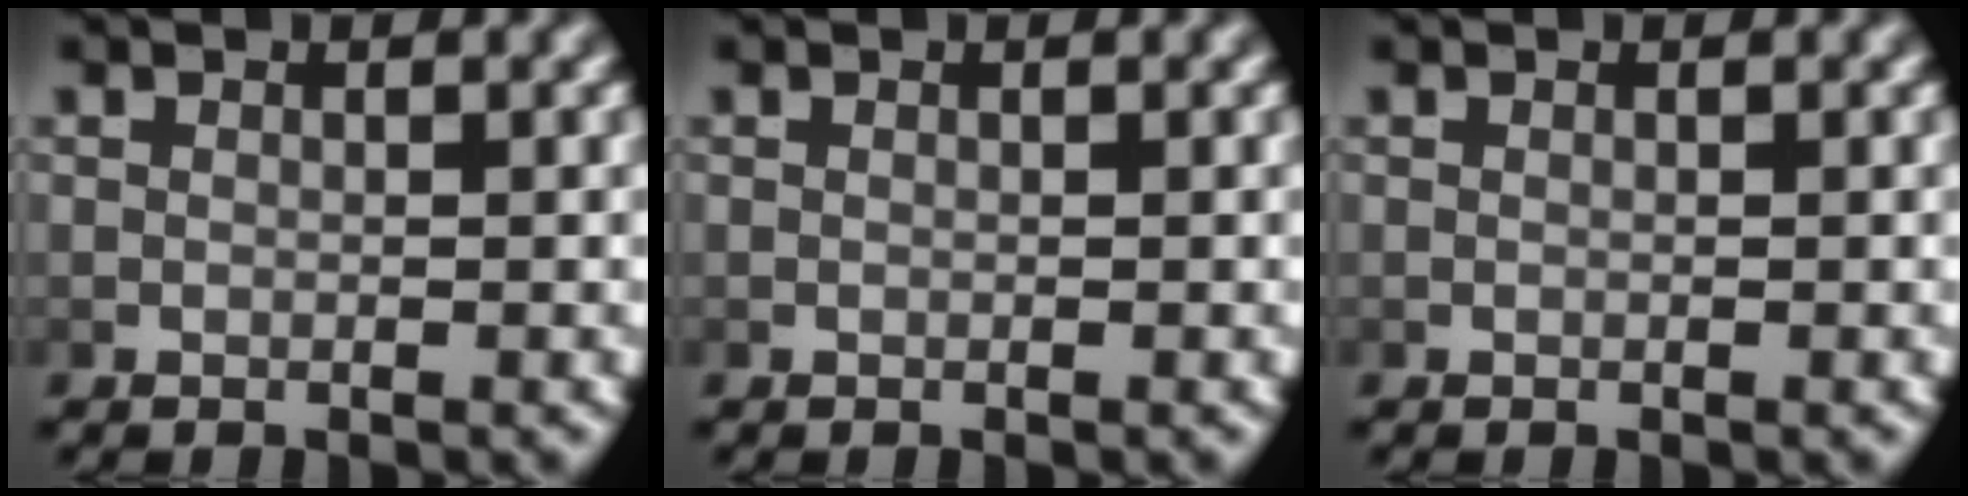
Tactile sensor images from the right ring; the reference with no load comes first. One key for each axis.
{"total": 0.0}
{"total": 0.0}